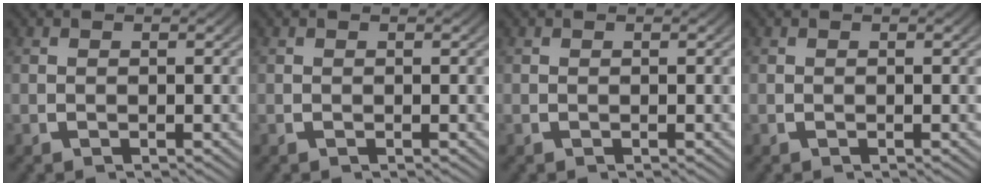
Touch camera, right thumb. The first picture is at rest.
{"total": 0.0}
{"total": 0.0}
{"total": 0.0}